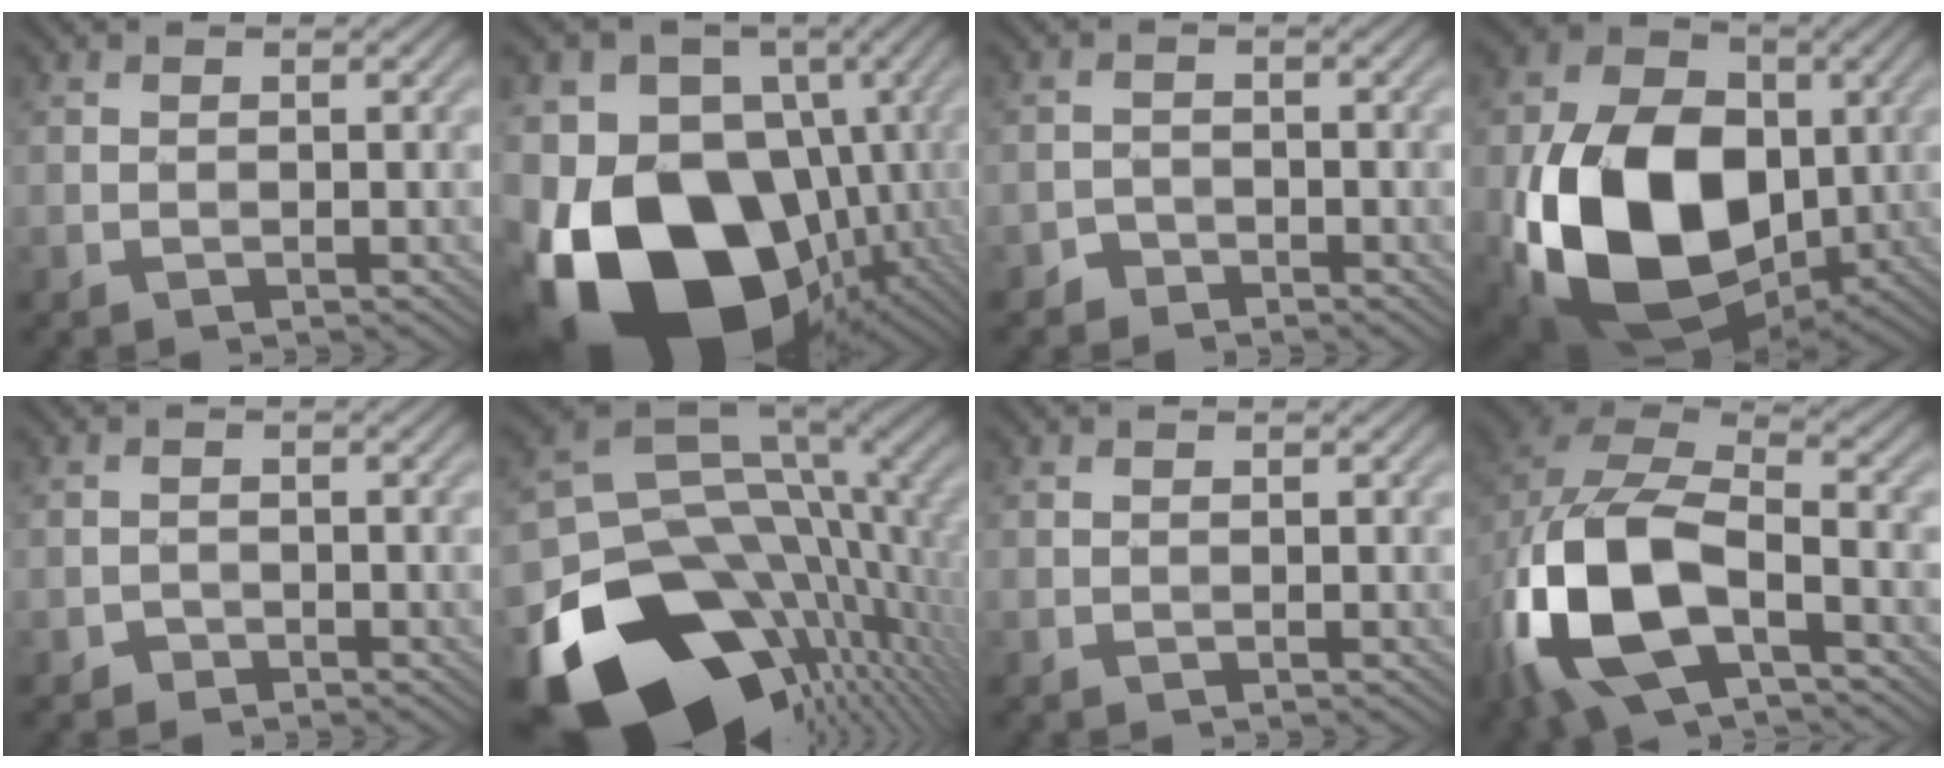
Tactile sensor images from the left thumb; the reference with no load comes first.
{"total": 23.4, "force": [-9.5, 16.9, 13.0], "torque": [-0.262, -0.031, -0.151]}
{"total": 1.4, "force": [-1.3, 0.6, -0.2], "torque": [0.008, 0.006, -0.027]}
{"total": 17.0, "force": [-2.5, 12.0, 11.8], "torque": [-0.249, -0.022, -0.050]}
{"total": 1.0, "force": [-0.9, 0.4, -0.2], "torque": [0.005, 0.002, -0.018]}
{"total": 19.9, "force": [-7.2, 13.0, 13.1], "torque": [-0.290, -0.053, -0.093]}
{"total": 0.0}
{"total": 14.1, "force": [-4.8, 8.0, 10.6], "torque": [-0.264, -0.027, -0.086]}